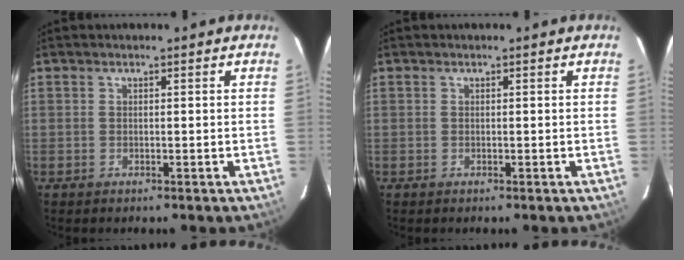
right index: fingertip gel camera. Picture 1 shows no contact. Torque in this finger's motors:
{"motor_torque": [0.00, 0.00, 0.00, 0.00]}